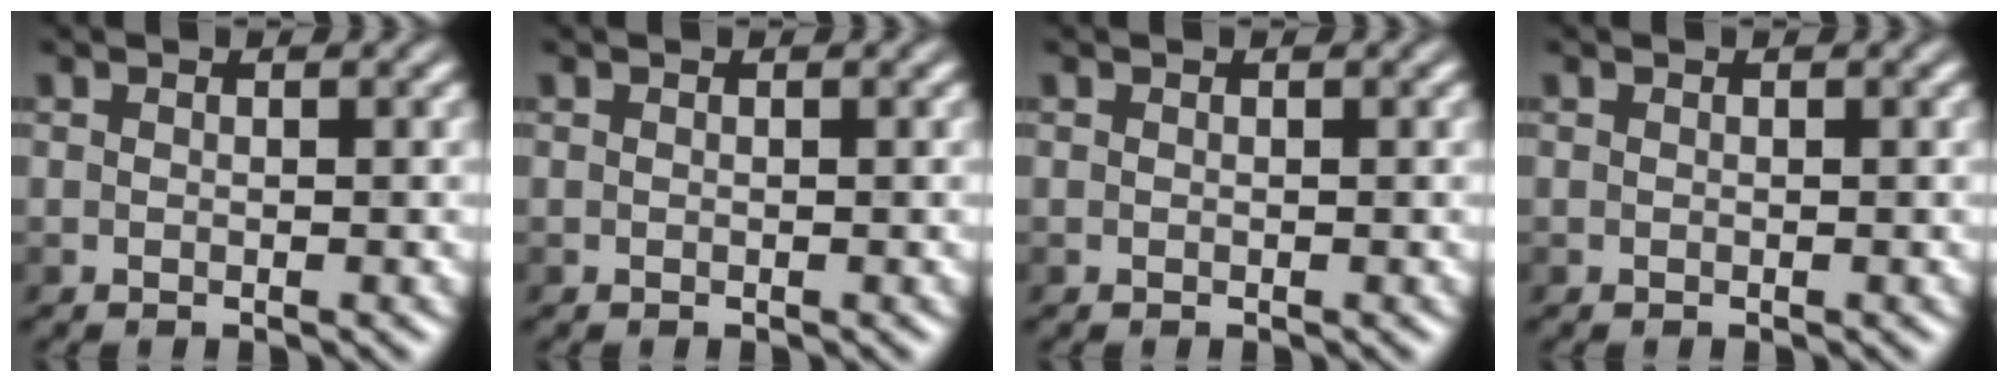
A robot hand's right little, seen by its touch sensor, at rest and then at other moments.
{"total": 0.0}
{"total": 0.0}
{"total": 0.0}